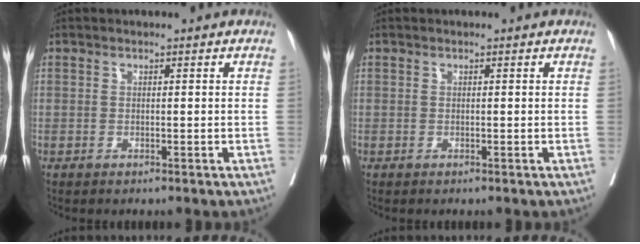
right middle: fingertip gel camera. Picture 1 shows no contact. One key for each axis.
{"total": 0.0}